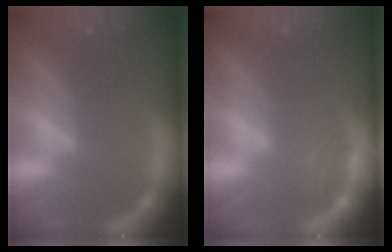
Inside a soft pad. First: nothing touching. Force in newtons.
{"total": 1.5}